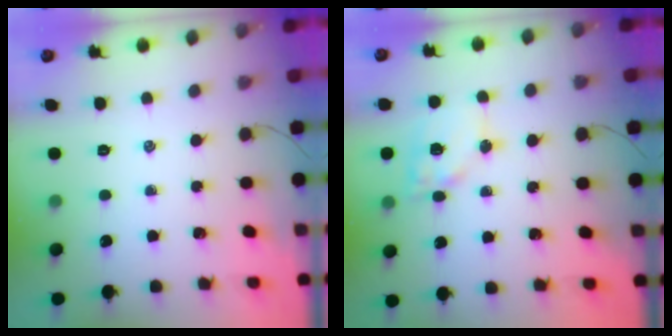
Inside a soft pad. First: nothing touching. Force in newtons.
{"total": 12.2, "press": 11.9, "slide": 2.2}